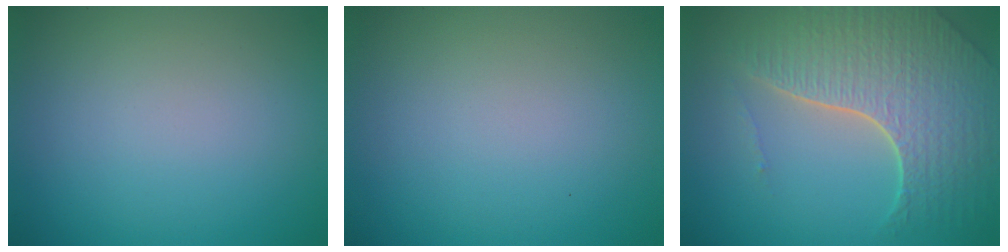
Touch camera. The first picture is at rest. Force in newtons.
{"total": 0.0}
{"total": 7.4, "press": 5.3, "slide": 5.2}